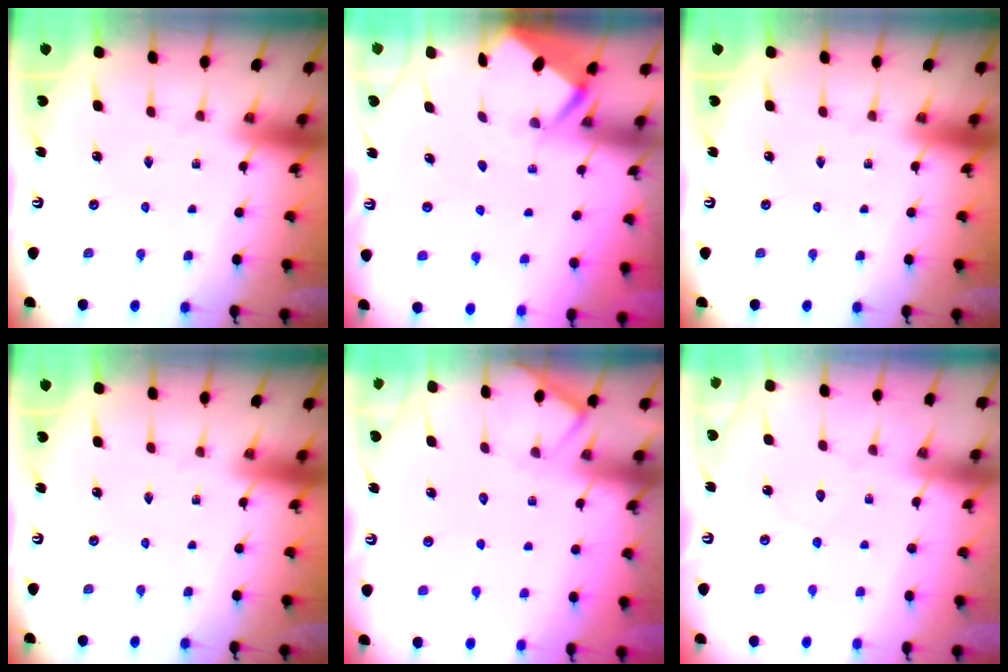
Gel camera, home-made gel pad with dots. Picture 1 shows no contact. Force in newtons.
{"total": 2.6, "press": 2.6, "slide": 0.3}
{"total": 0.0}
{"total": 0.0}
{"total": 3.9, "press": 3.8, "slide": 0.5}
{"total": 2.3, "press": 2.3, "slide": 0.3}